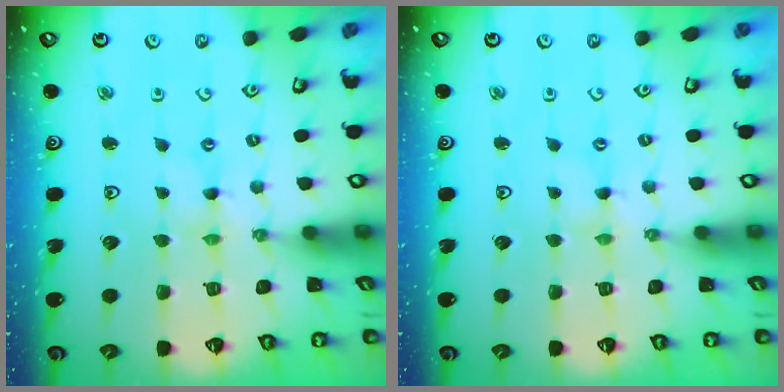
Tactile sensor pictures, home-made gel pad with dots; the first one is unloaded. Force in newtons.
{"total": 0.0}